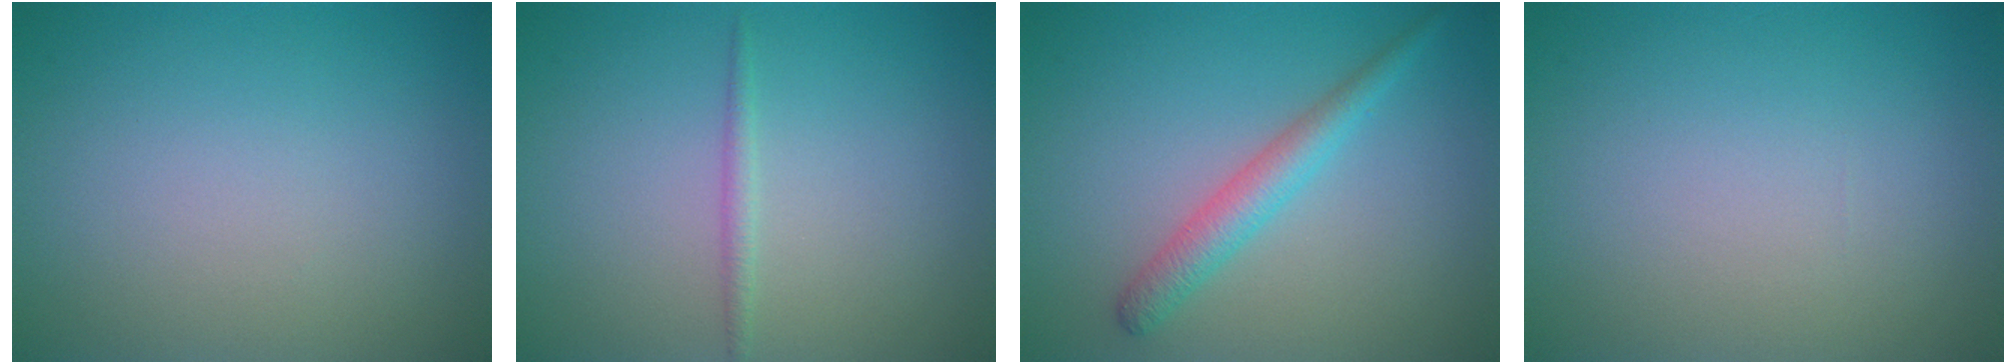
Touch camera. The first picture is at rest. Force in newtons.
{"total": 0.9, "press": 0.9, "slide": 0.0}
{"total": 2.7, "press": 2.7, "slide": 0.1}
{"total": 0.0}